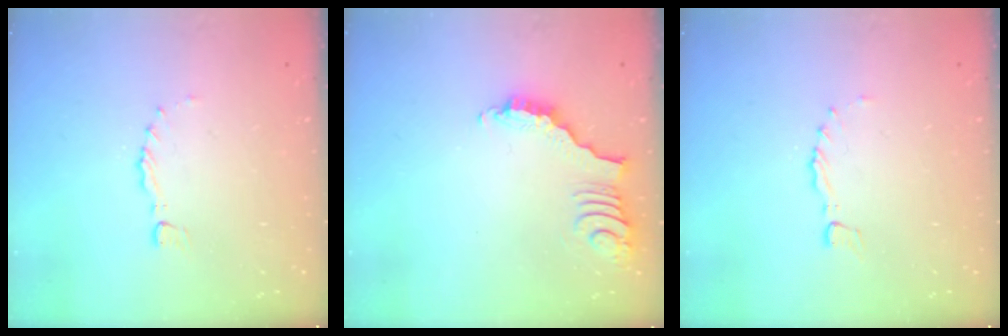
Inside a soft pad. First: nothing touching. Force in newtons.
{"total": 3.0, "press": 2.9, "slide": 0.5}
{"total": 0.0}